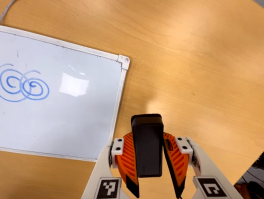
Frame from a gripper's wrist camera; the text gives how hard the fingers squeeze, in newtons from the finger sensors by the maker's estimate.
{"total": 8.0, "left": 6.7, "right": 9.3}